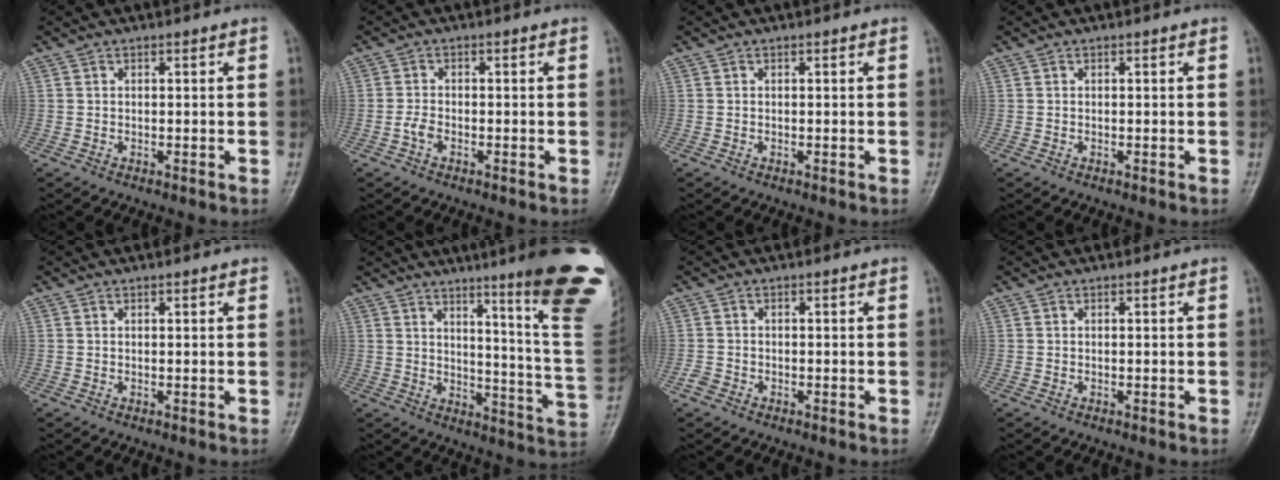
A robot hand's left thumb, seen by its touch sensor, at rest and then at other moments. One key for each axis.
{"total": 1.9, "fx": -1.0, "fy": 1.0, "fz": 1.2, "tx": -0.024, "ty": 0.006, "tz": -0.024}
{"total": 0.0}
{"total": 0.0}
{"total": 0.6, "fx": 0.4, "fy": 0.2, "fz": 0.4, "tx": -0.006, "ty": 0.000, "tz": 0.003}
{"total": 22.4, "fx": 12.9, "fy": 1.6, "fz": 18.2, "tx": -0.199, "ty": -0.086, "tz": 0.165}
{"total": 1.5, "fx": -1.1, "fy": 1.0, "fz": 0.4, "tx": -0.006, "ty": 0.003, "tz": -0.024}
{"total": 0.0}